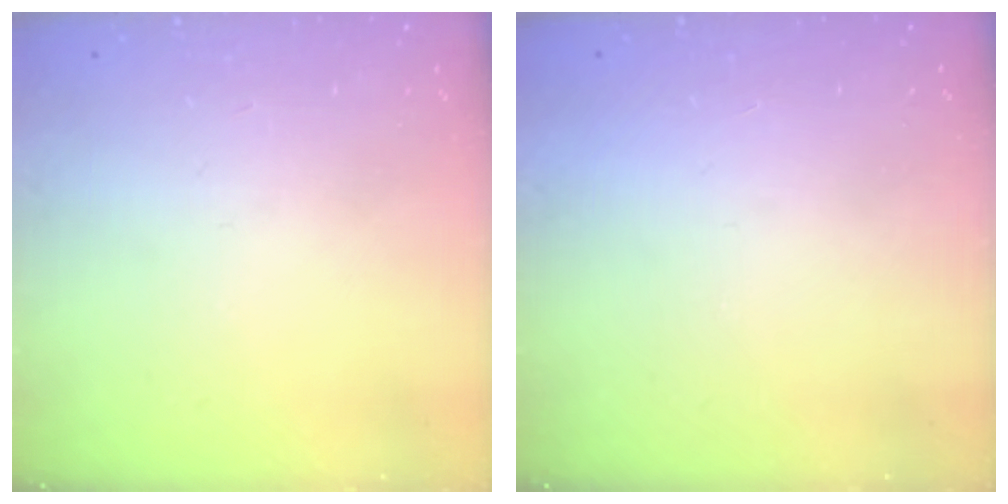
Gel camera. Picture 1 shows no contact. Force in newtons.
{"total": 1.6, "press": 1.5, "slide": 0.1}